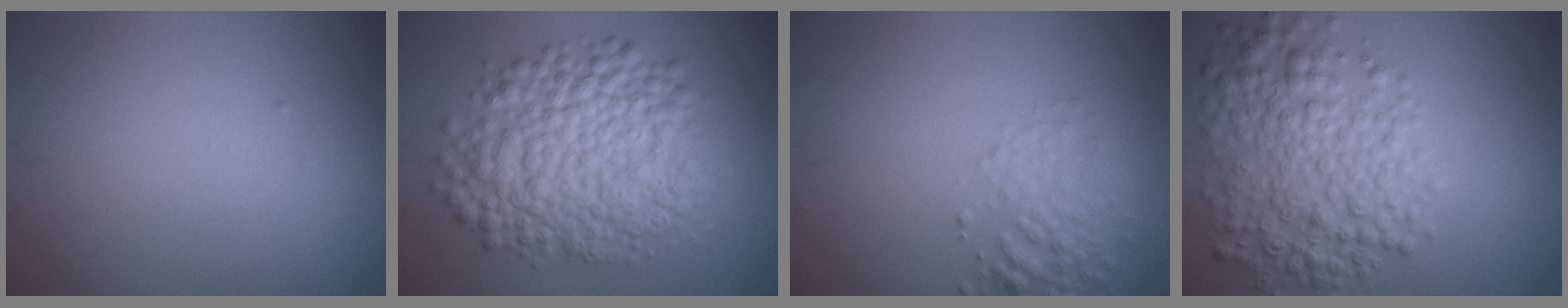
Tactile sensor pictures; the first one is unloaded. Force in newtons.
{"total": 9.8, "press": 9.8, "slide": 0.2}
{"total": 2.6, "press": 2.6, "slide": 0.1}
{"total": 6.8, "press": 6.8, "slide": 0.2}